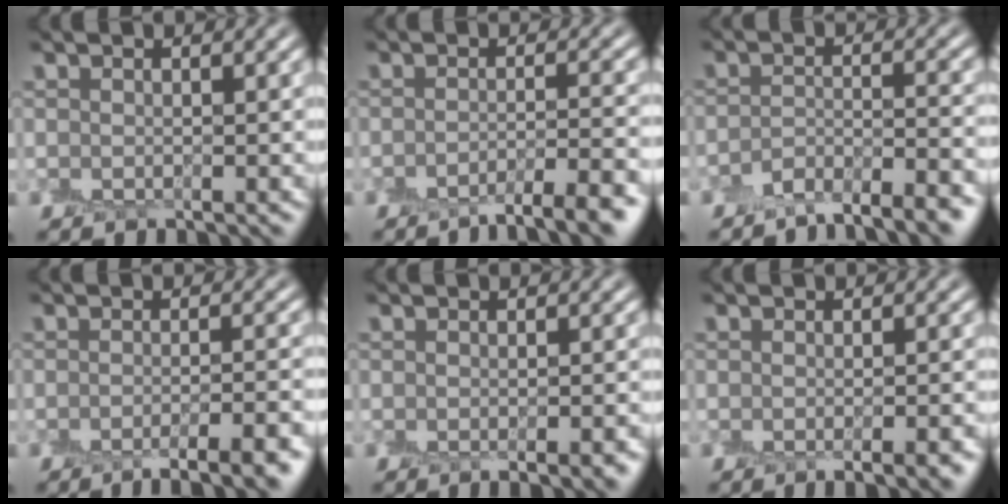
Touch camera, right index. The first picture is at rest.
{"total": 5.3, "force": [-3.9, 0.8, 3.5], "torque": [-0.045, 0.003, -0.062]}
{"total": 5.1, "force": [-4.3, 0.9, 2.5], "torque": [-0.043, -0.002, -0.072]}
{"total": 6.1, "force": [-3.9, 1.4, 4.4], "torque": [-0.052, -0.005, -0.052]}
{"total": 3.2, "force": [-1.8, 0.8, 2.6], "torque": [-0.028, -0.009, -0.015]}
{"total": 3.8, "force": [-2.0, 1.0, 3.0], "torque": [-0.028, -0.005, -0.018]}